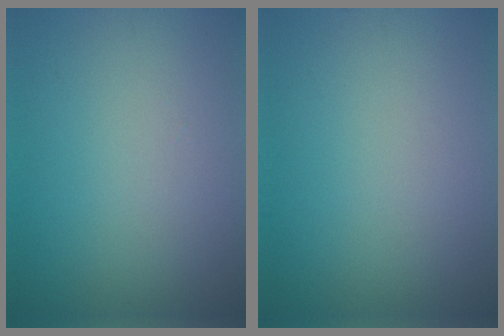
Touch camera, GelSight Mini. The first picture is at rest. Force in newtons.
{"total": 0.0}